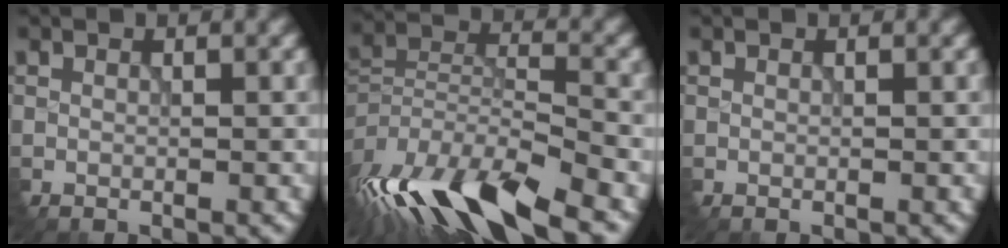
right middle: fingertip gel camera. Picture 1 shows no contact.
{"total": 12.7, "force": [-9.2, 3.5, 8.1], "torque": [-0.172, -0.009, -0.161]}
{"total": 0.0}